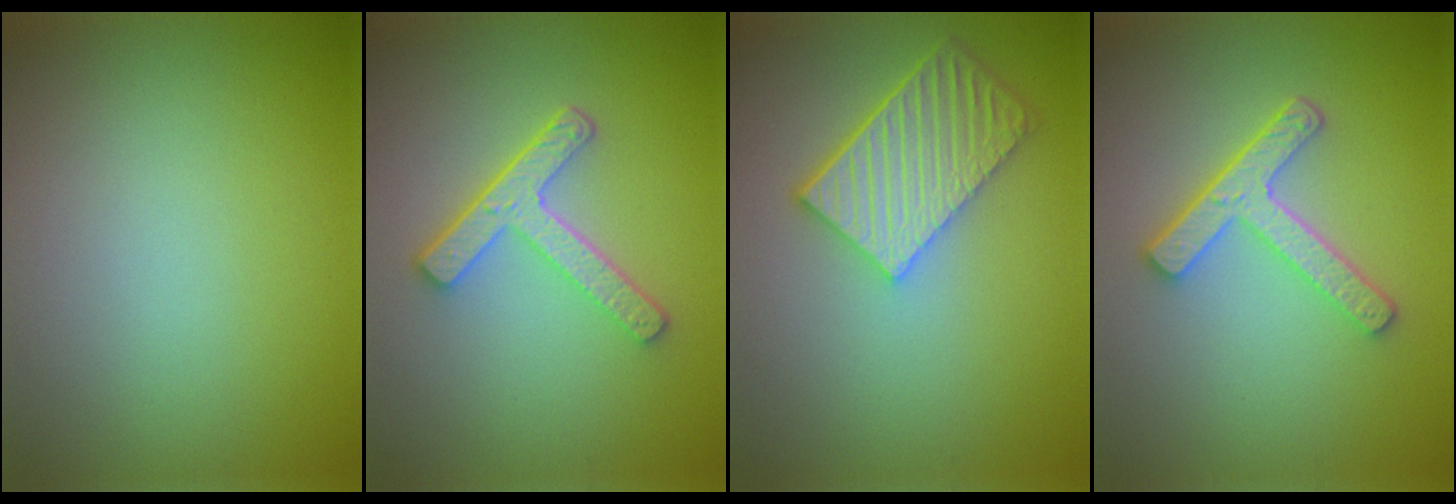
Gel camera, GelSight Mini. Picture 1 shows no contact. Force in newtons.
{"total": 4.4, "press": 3.3, "slide": 2.9}
{"total": 5.7, "press": 4.3, "slide": 3.8}
{"total": 4.4, "press": 3.3, "slide": 2.9}